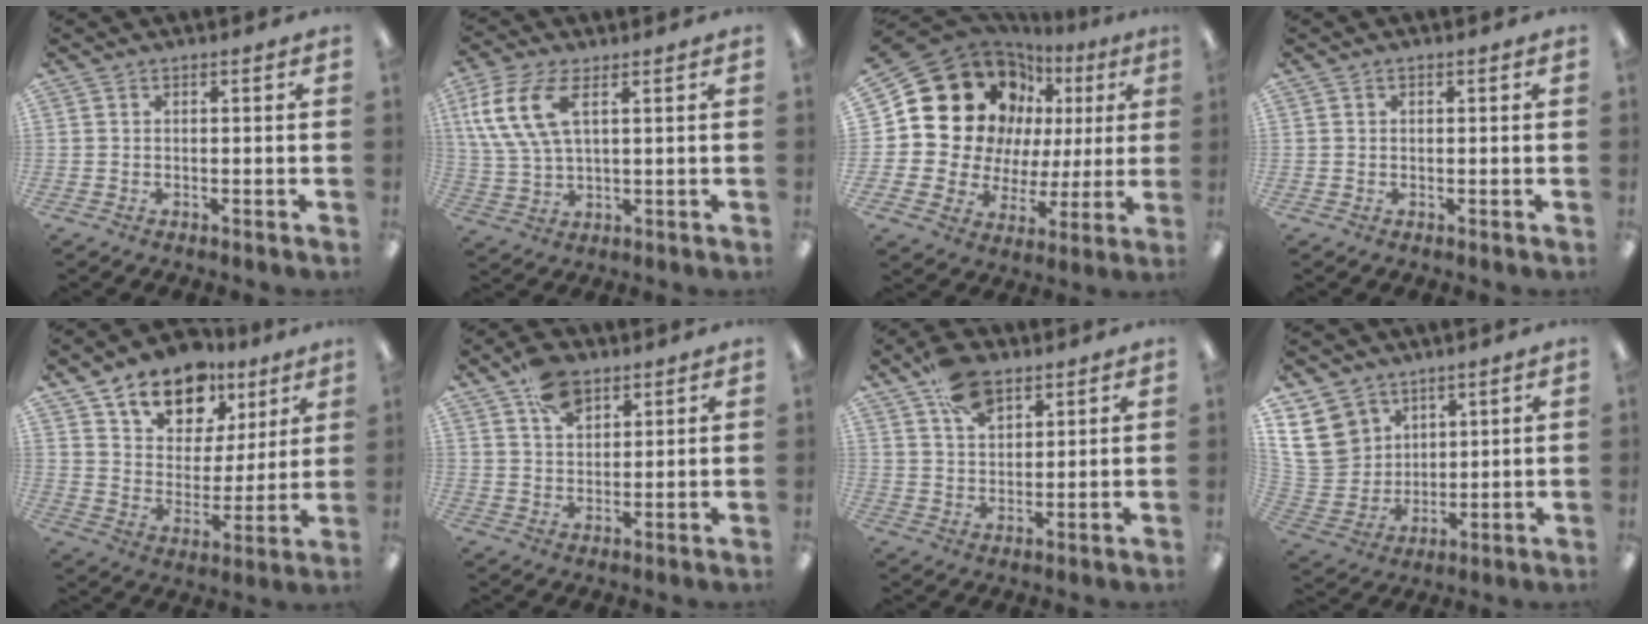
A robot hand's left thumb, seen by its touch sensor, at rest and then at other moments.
{"total": 11.7, "force": [4.5, 5.7, 9.2], "torque": [-0.205, 0.000, 0.083]}
{"total": 21.8, "force": [8.8, 17.0, 10.4], "torque": [-0.210, -0.044, 0.182]}
{"total": 0.6, "force": [0.2, 0.4, 0.4], "torque": [-0.008, 0.002, 0.003]}
{"total": 14.8, "force": [10.7, 9.0, 4.8], "torque": [-0.081, -0.069, 0.198]}
{"total": 8.4, "force": [5.1, 4.9, 4.4], "torque": [-0.078, -0.012, 0.095]}
{"total": 9.8, "force": [6.1, 5.6, 5.3], "torque": [-0.096, -0.014, 0.113]}
{"total": 13.8, "force": [6.7, 11.0, 4.9], "torque": [-0.119, -0.030, 0.135]}